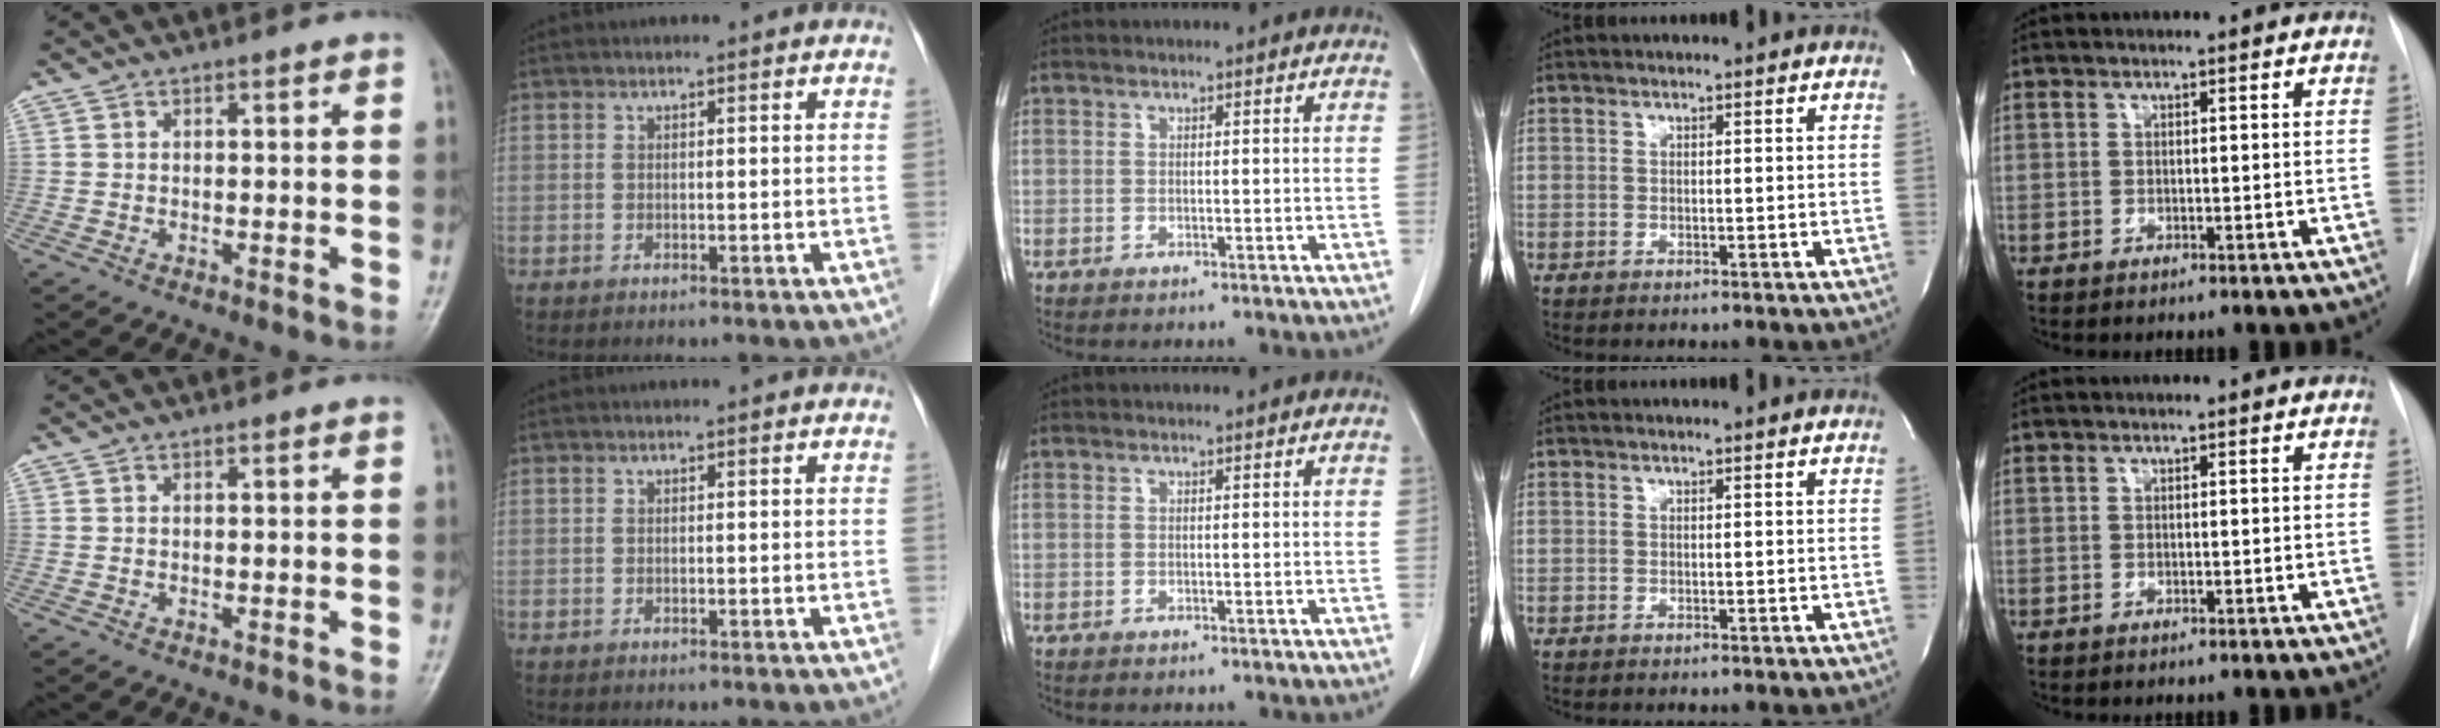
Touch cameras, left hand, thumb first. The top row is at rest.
{}